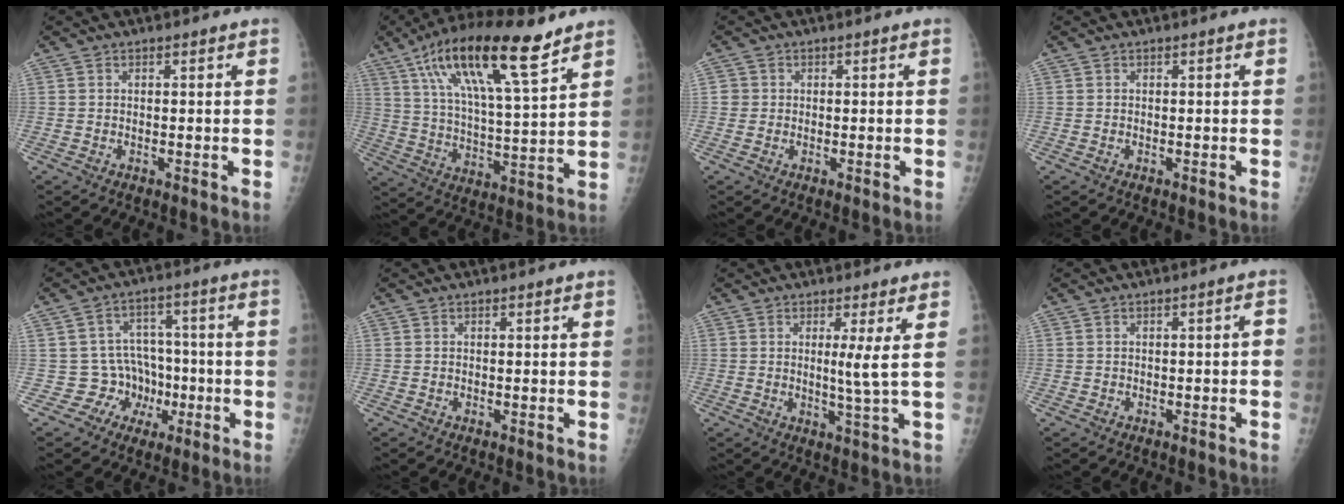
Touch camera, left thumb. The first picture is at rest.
{"total": 20.4, "force": [12.1, 5.1, 15.6], "torque": [-0.268, -0.032, 0.215]}
{"total": 1.4, "force": [0.0, 1.4, 0.1], "torque": [0.007, 0.005, -0.001]}
{"total": 0.0}
{"total": 7.6, "force": [-2.2, 7.2, 1.0], "torque": [0.048, 0.033, -0.034]}
{"total": 0.0}
{"total": 4.5, "force": [1.2, -1.2, 4.1], "torque": [-0.082, -0.023, 0.020]}
{"total": 1.4, "force": [-0.6, 0.7, 1.1], "torque": [-0.013, 0.017, -0.010]}